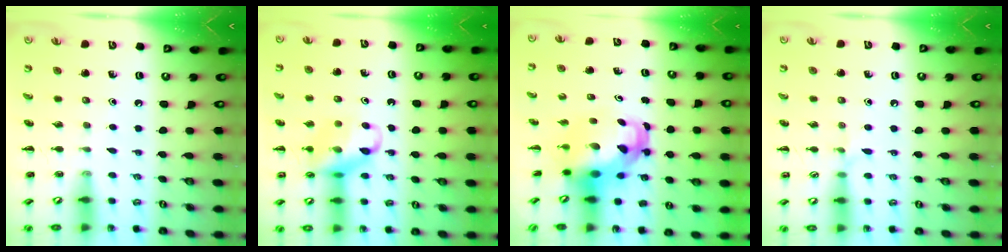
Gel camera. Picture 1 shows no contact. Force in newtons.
{"total": 13.1, "press": 12.9, "slide": 1.9}
{"total": 6.2, "press": 6.0, "slide": 1.7}
{"total": 4.3, "press": 4.0, "slide": 1.6}